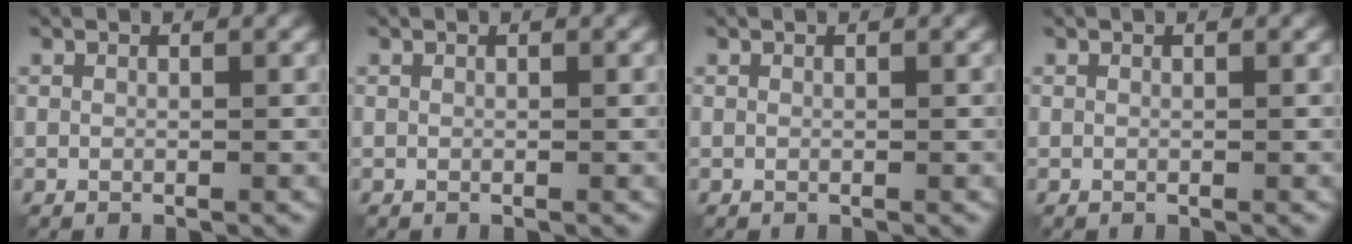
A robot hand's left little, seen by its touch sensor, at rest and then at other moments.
{"total": 0.0}
{"total": 0.0}
{"total": 0.0}